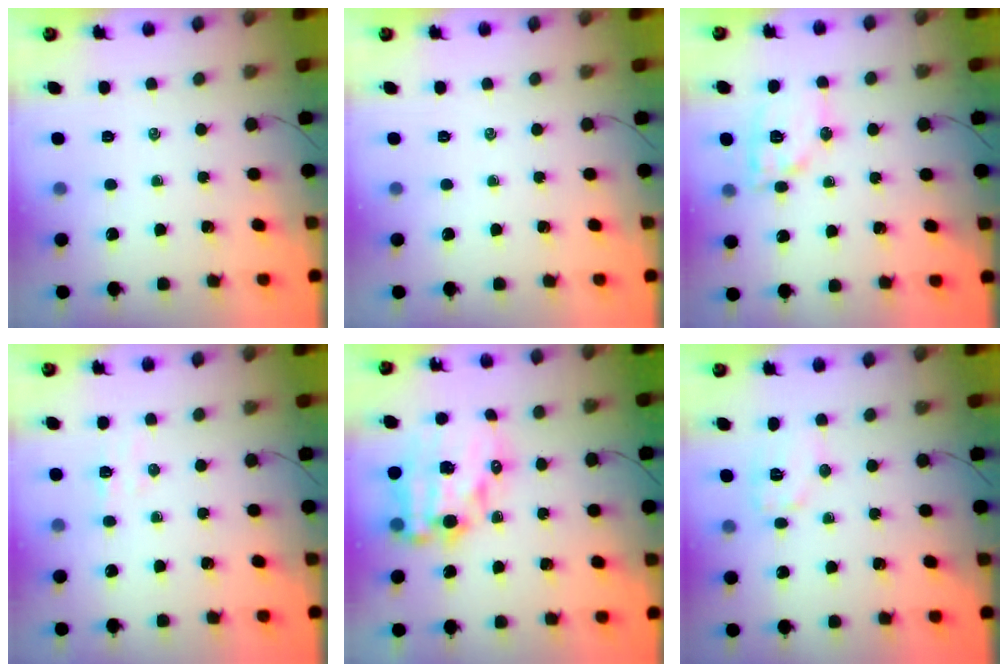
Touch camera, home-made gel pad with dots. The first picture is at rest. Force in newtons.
{"total": 0.0}
{"total": 11.8, "press": 11.8, "slide": 0.7}
{"total": 4.5, "press": 4.3, "slide": 1.2}
{"total": 16.1, "press": 15.6, "slide": 3.8}
{"total": 7.0, "press": 6.9, "slide": 1.1}